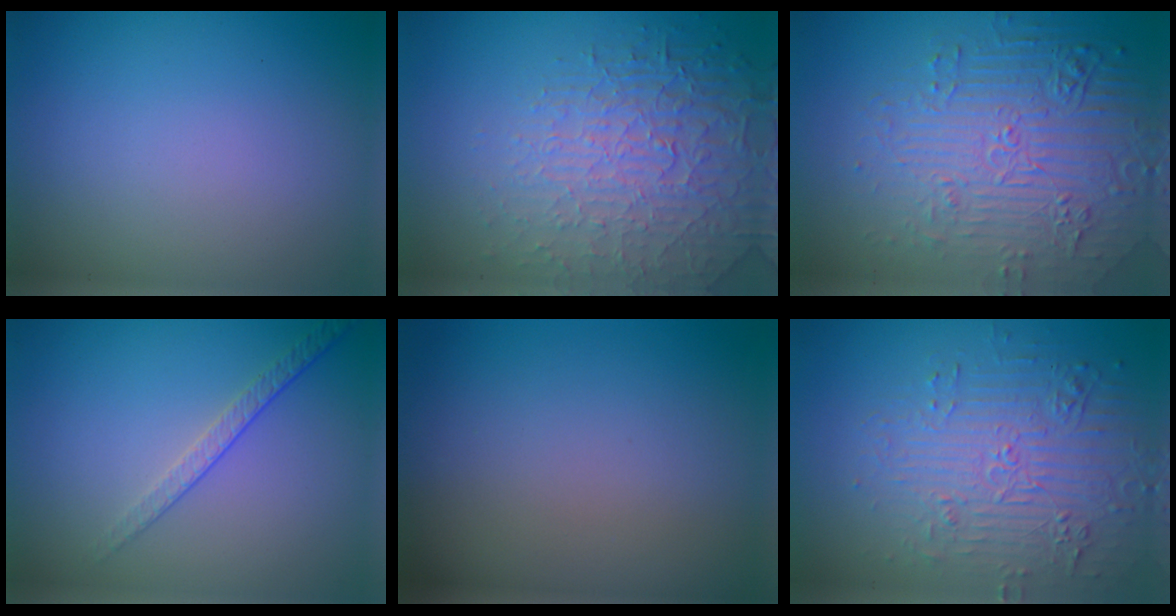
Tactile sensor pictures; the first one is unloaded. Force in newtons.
{"total": 4.5, "press": 4.2, "slide": 1.7}
{"total": 7.0, "press": 5.3, "slide": 4.6}
{"total": 1.9, "press": 1.4, "slide": 1.3}
{"total": 0.0}
{"total": 4.9, "press": 4.2, "slide": 2.4}